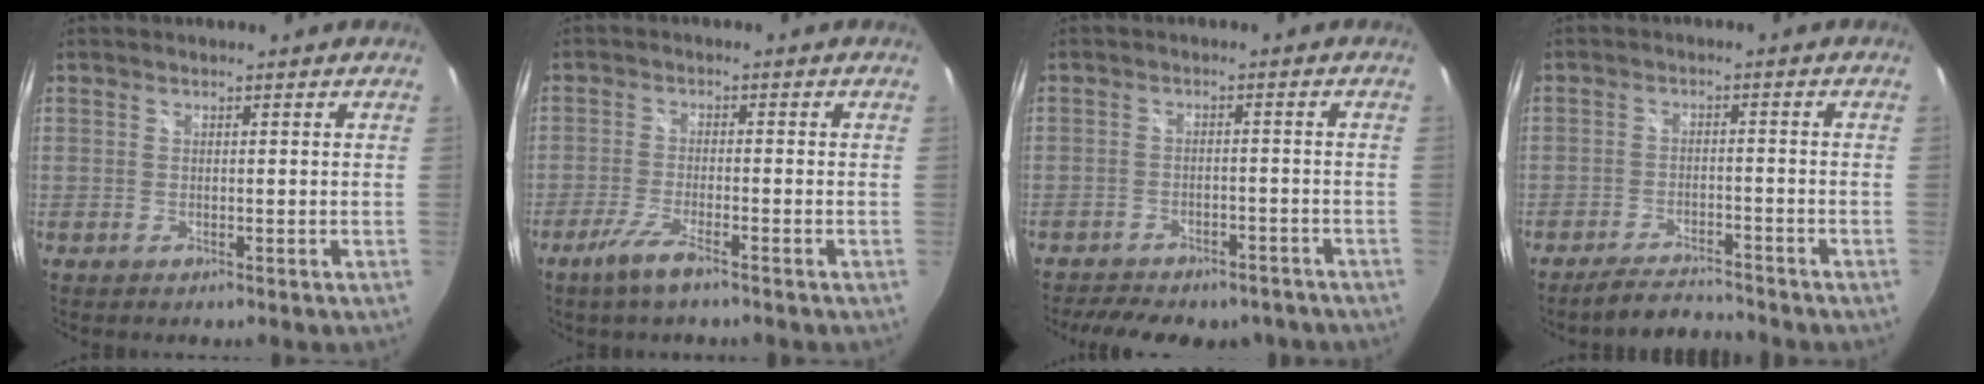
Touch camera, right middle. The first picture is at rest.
{"total": 5.2, "force": [-3.8, 0.4, 3.6], "torque": [-0.089, -0.012, -0.074]}
{"total": 13.7, "force": [-11.2, 5.5, 5.8], "torque": [-0.127, -0.011, -0.145]}
{"total": 6.2, "force": [-6.0, 0.6, 1.4], "torque": [-0.046, -0.003, -0.099]}